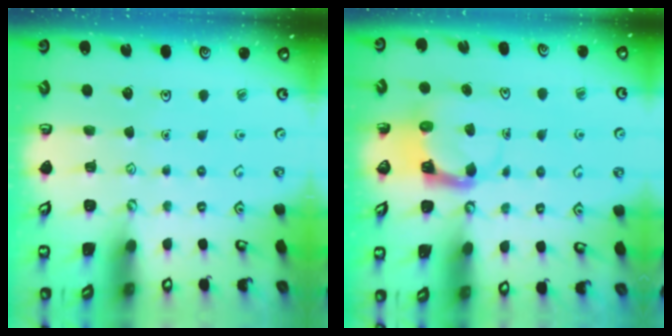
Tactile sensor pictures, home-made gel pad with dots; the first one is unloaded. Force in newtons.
{"total": 4.3, "press": 4.3, "slide": 0.2}